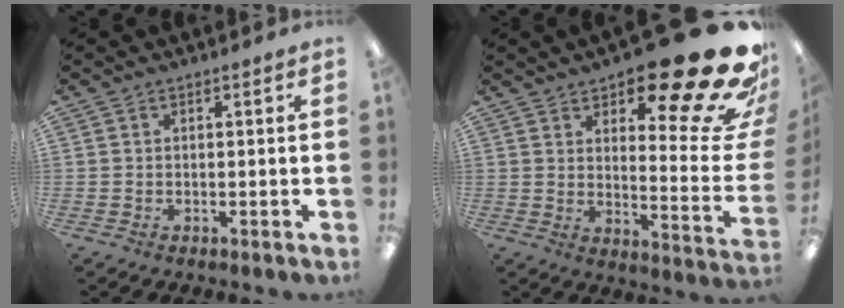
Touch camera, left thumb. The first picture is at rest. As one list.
[{"total": 23.9, "force": [15.8, 7.0, 16.5], "torque": [-0.197, -0.120, 0.251]}]